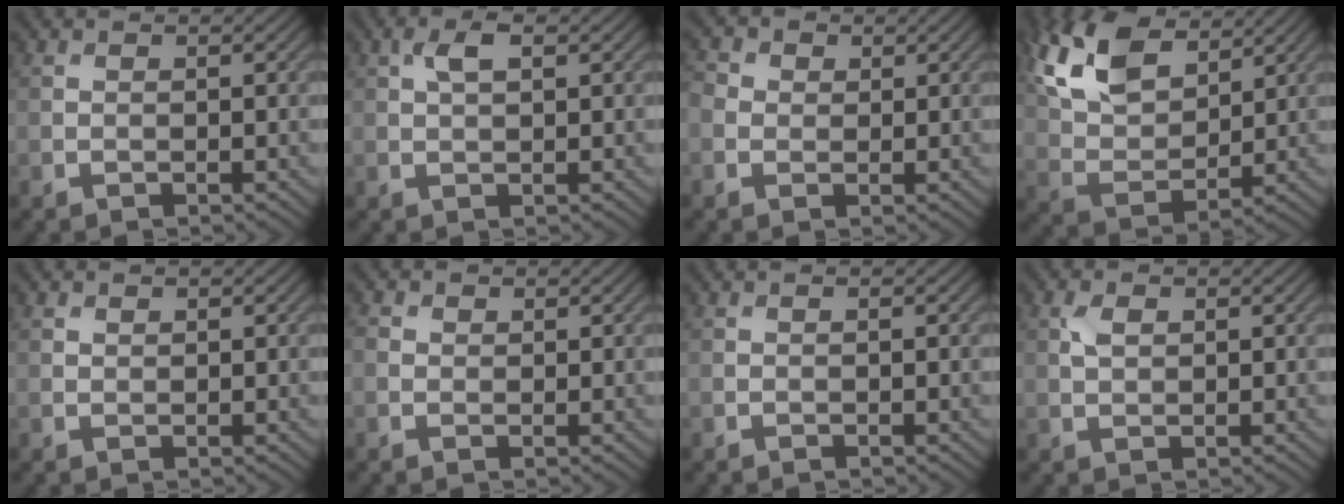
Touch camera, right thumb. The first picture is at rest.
{"total": 3.0, "force": [1.1, 1.3, 2.4], "torque": [-0.051, 0.006, 0.020]}
{"total": 3.0, "force": [0.4, 2.7, 1.3], "torque": [-0.037, 0.006, 0.003]}
{"total": 12.3, "force": [6.9, 6.6, 7.8], "torque": [-0.192, 0.023, 0.129]}
{"total": 0.6, "force": [0.5, 0.3, 0.2], "torque": [-0.004, 0.000, 0.012]}
{"total": 1.5, "force": [0.5, 1.3, 0.5], "torque": [-0.015, 0.001, 0.007]}
{"total": 0.0}
{"total": 2.0, "force": [0.8, 1.2, 1.4], "torque": [-0.036, 0.003, 0.015]}